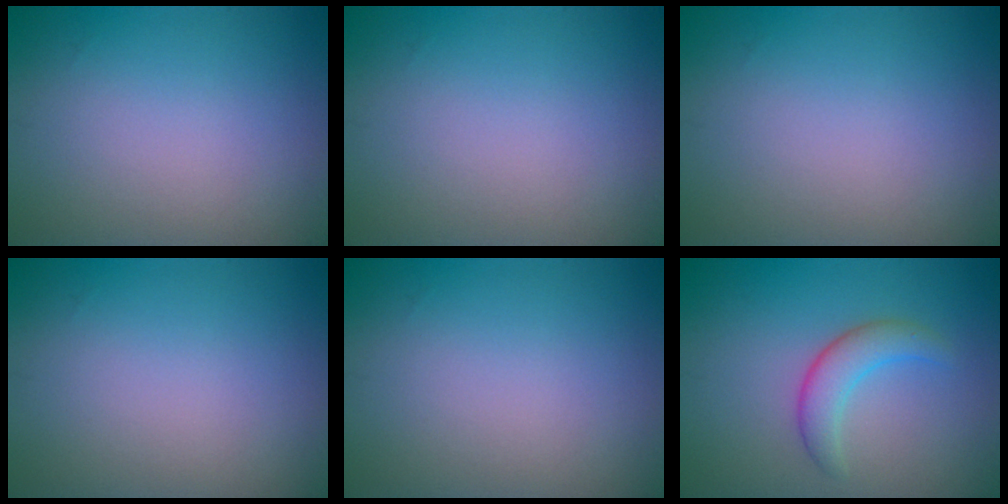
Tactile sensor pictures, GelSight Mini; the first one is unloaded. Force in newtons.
{"total": 0.0}
{"total": 0.0}
{"total": 0.0}
{"total": 0.0}
{"total": 2.7, "press": 2.7, "slide": 0.1}